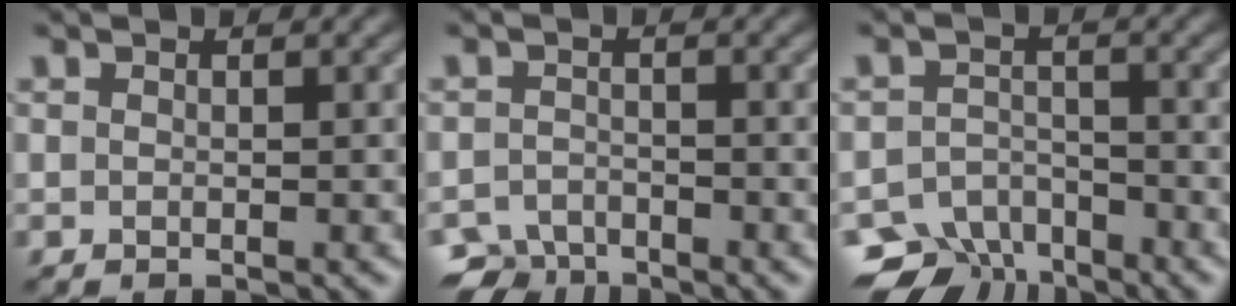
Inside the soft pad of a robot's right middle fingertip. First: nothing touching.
{"total": 2.7, "force": [-2.5, 1.0, 0.0], "torque": [0.001, 0.004, -0.051]}
{"total": 5.3, "force": [-4.6, 2.6, 0.8], "torque": [-0.006, -0.005, -0.078]}